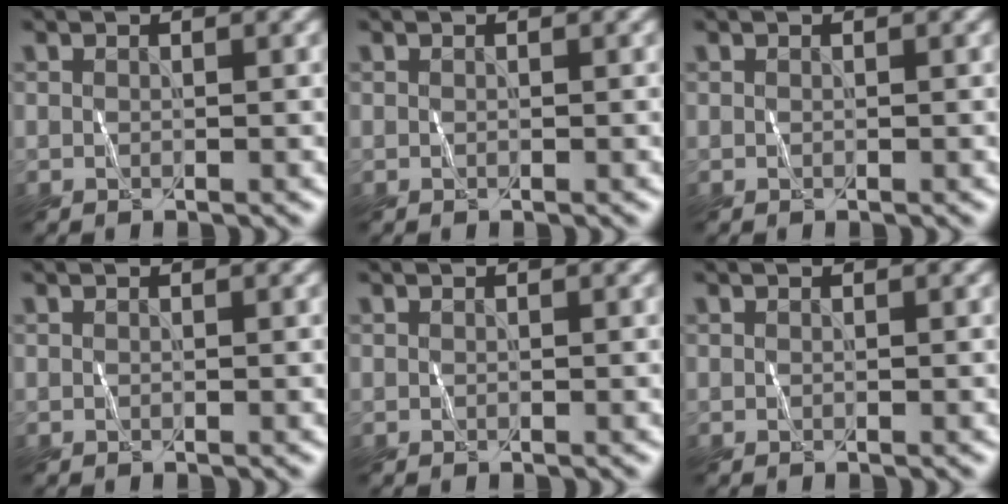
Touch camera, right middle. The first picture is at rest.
{"total": 0.0}
{"total": 0.0}
{"total": 0.0}
{"total": 0.0}
{"total": 0.0}